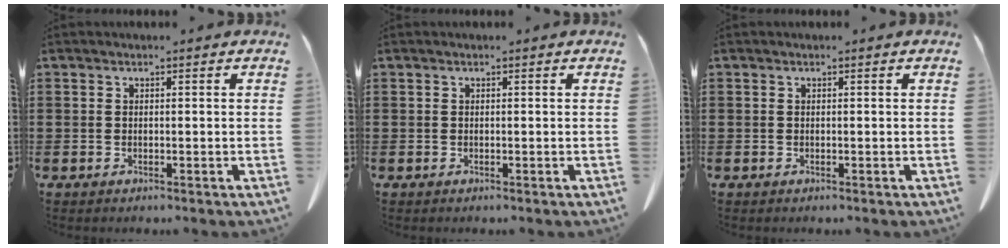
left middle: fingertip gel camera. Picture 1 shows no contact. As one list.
[{"total": 0.0}, {"total": 0.0}]